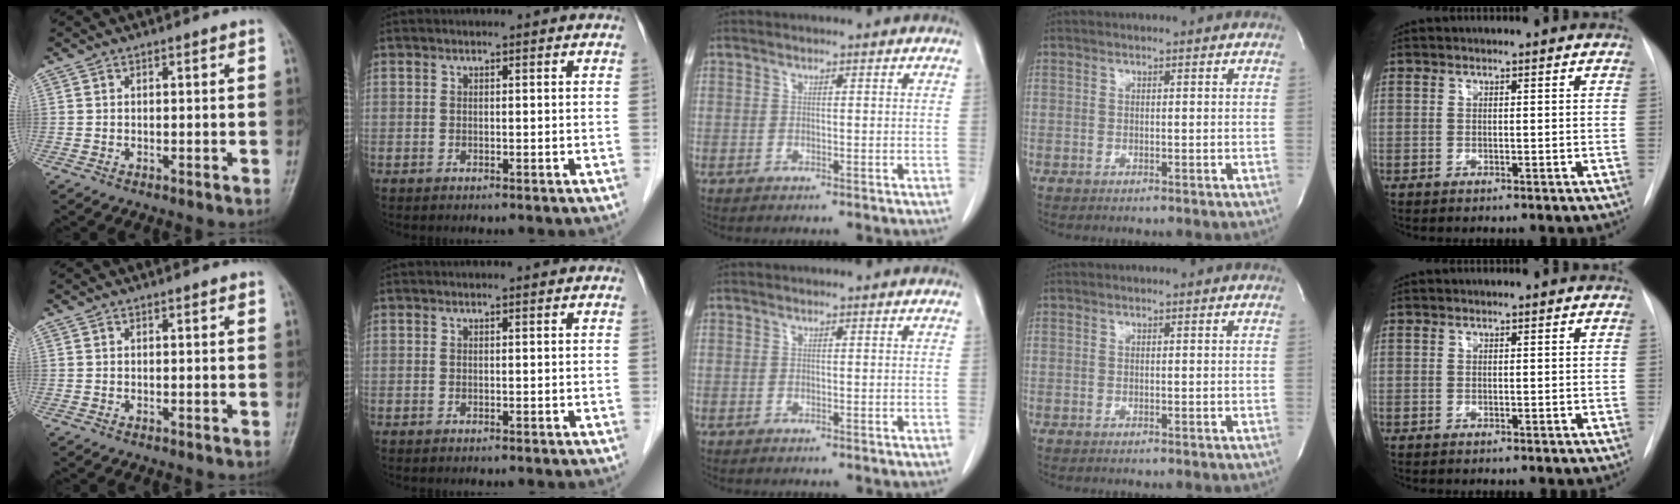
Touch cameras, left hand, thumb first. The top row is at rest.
{"thumb": {"total": 0.7, "force": [0.4, 0.3, 0.5], "torque": [-0.007, -0.002, 0.003]}}